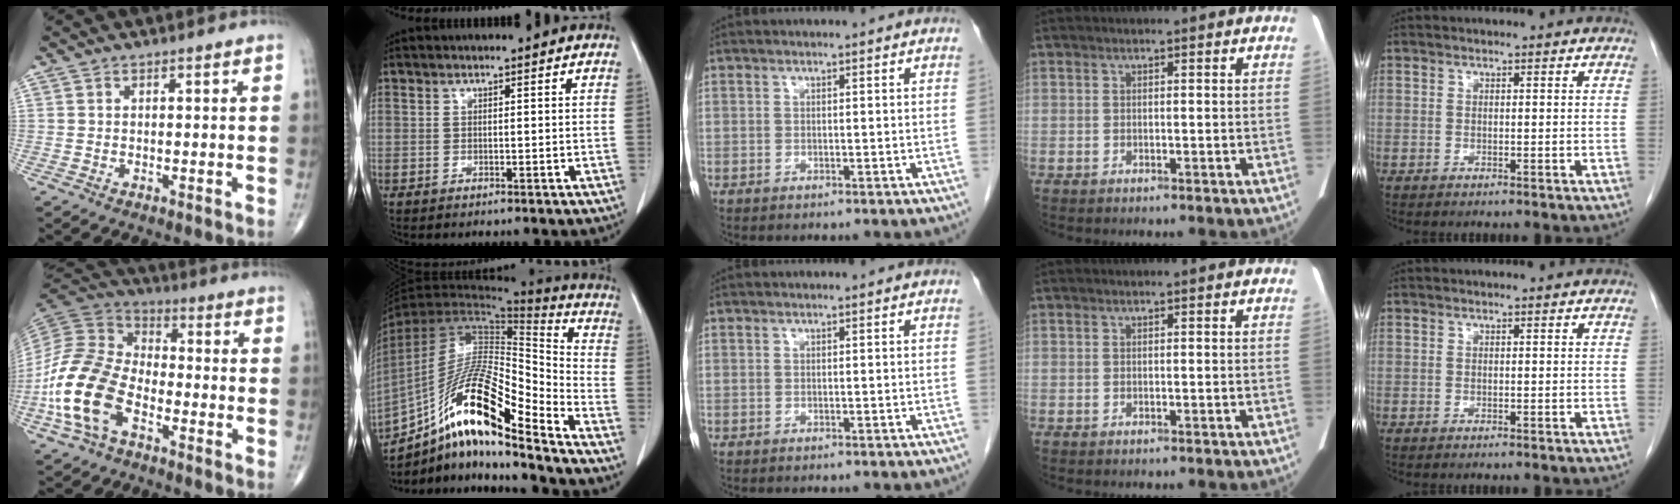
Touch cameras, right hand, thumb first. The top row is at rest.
{"thumb": {"total": 16.7, "force": [-6.4, 9.7, 12.0], "torque": [-0.244, 0.042, -0.134]}, "index": {"total": 19.7, "force": [-12.8, 2.7, 14.7], "torque": [-0.284, 0.006, -0.229]}}